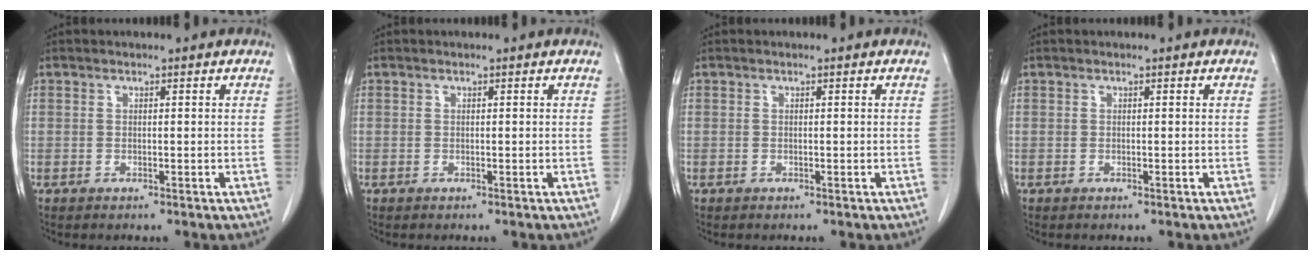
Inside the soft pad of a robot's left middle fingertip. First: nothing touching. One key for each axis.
{"total": 0.0}
{"total": 0.0}
{"total": 0.0}